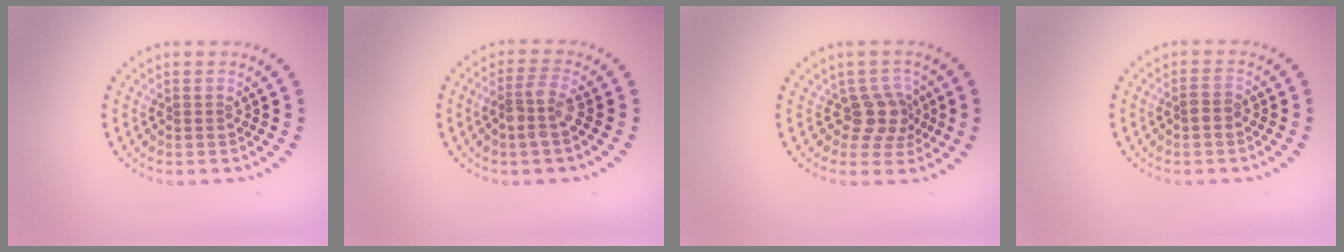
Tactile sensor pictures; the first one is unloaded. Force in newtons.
{"total": 2.5, "press": 2.0, "slide": 1.5}
{"total": 2.9, "press": 2.3, "slide": 1.8}
{"total": 1.1, "press": 1.0, "slide": 0.3}